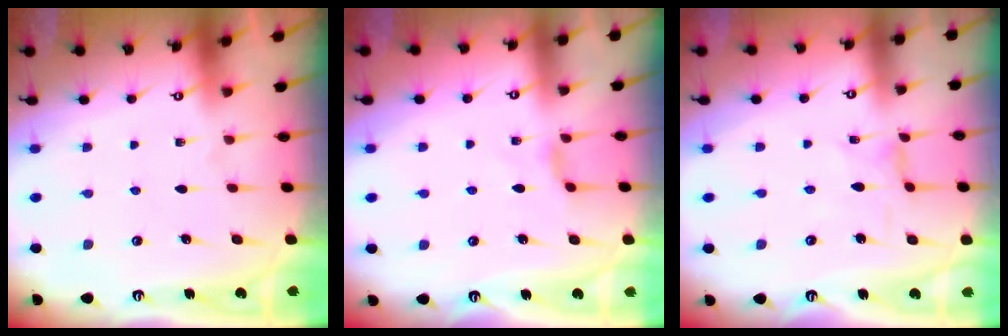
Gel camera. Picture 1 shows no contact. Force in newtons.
{"total": 2.8, "press": 2.8, "slide": 0.6}
{"total": 1.1, "press": 1.1, "slide": 0.2}